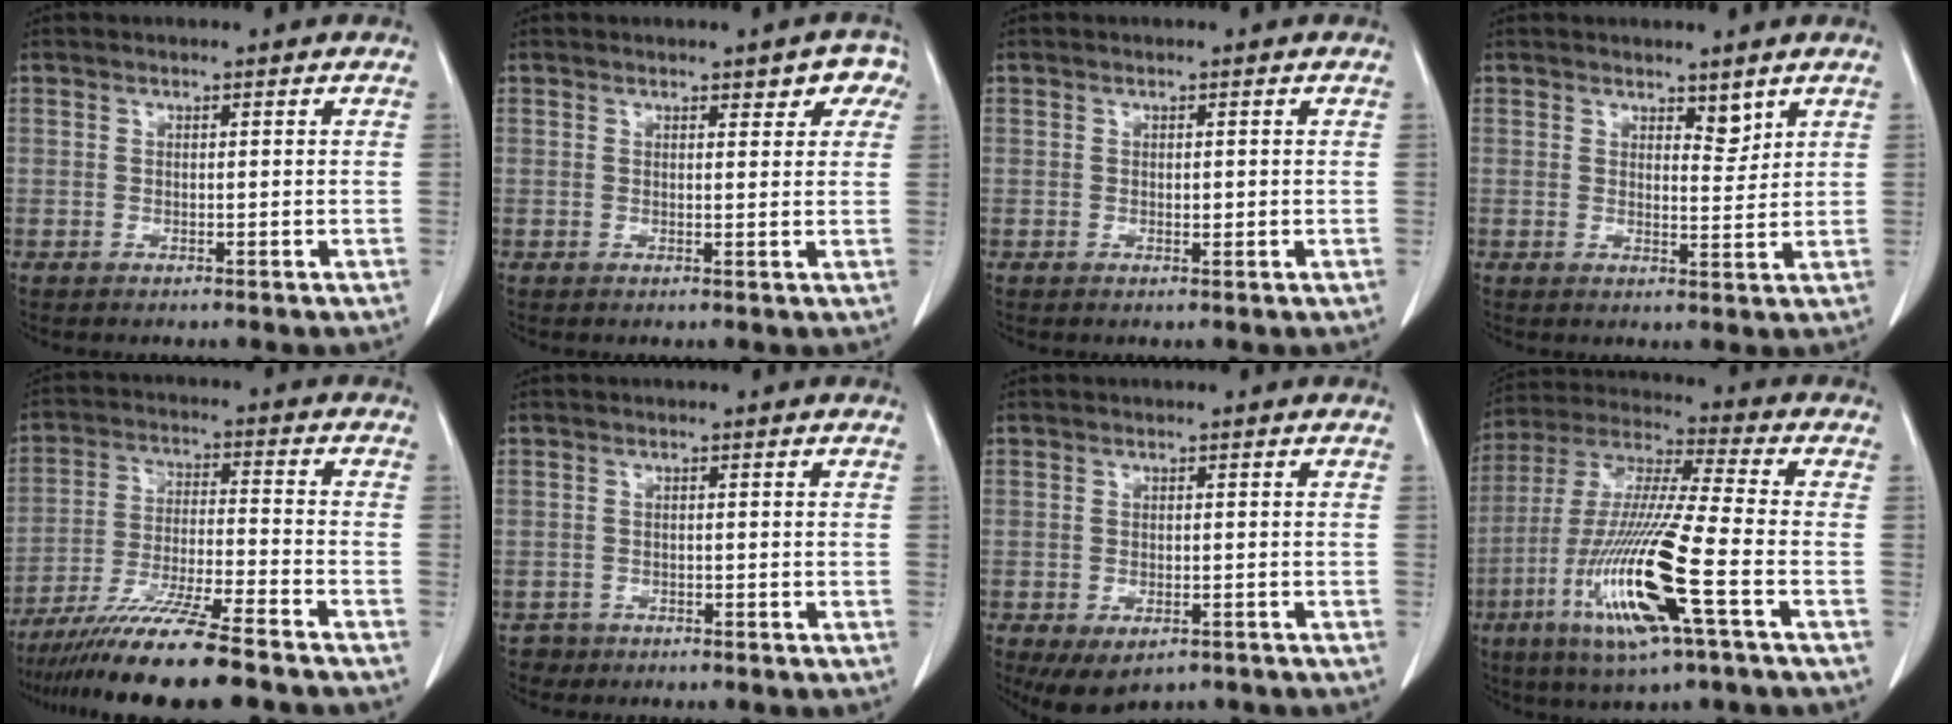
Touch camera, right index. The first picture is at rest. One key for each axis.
{"total": 3.8, "fx": 2.1, "fy": 1.5, "fz": 2.8, "tx": -0.019, "ty": 0.009, "tz": 0.019}
{"total": 0.7, "fx": 0.0, "fy": 0.4, "fz": 0.6, "tx": -0.007, "ty": 0.000, "tz": 0.001}
{"total": 2.8, "fx": 2.1, "fy": 1.0, "fz": 1.5, "tx": -0.019, "ty": -0.010, "tz": 0.035}
{"total": 13.9, "fx": -11.3, "fy": -0.4, "fz": 8.1, "tx": -0.138, "ty": -0.032, "tz": -0.193}
{"total": 1.6, "fx": -1.0, "fy": 1.1, "fz": -0.4, "tx": 0.001, "ty": 0.006, "tz": -0.019}
{"total": 5.5, "fx": -3.4, "fy": 3.0, "fz": 3.2, "tx": -0.050, "ty": -0.008, "tz": -0.044}
{"total": 18.1, "fx": -6.6, "fy": 0.6, "fz": 16.8, "tx": -0.357, "ty": -0.025, "tz": -0.125}